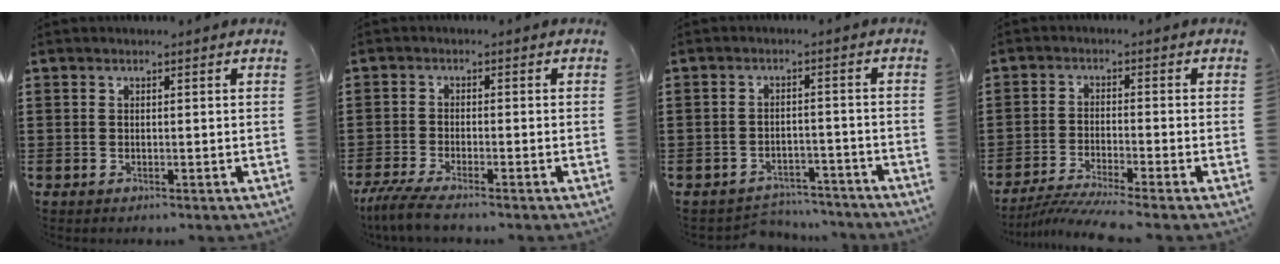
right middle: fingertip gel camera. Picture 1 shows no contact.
{"total": 3.7, "force": [-3.1, -0.1, 2.0], "torque": [-0.056, -0.019, -0.064]}
{"total": 3.5, "force": [-3.5, 0.4, 0.0], "torque": [-0.007, -0.001, -0.073]}
{"total": 4.0, "force": [-3.6, -0.5, 1.6], "torque": [-0.043, -0.016, -0.074]}